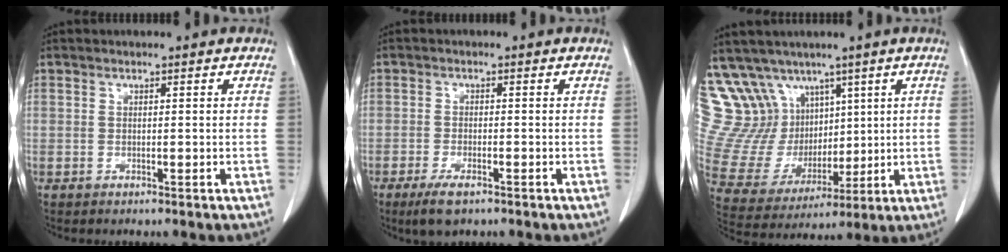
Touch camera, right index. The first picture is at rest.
{"total": 4.2, "force": [-2.8, 1.2, 3.0], "torque": [-0.063, -0.007, -0.044]}
{"total": 16.8, "force": [10.0, 12.4, 5.4], "torque": [-0.131, 0.065, 0.223]}